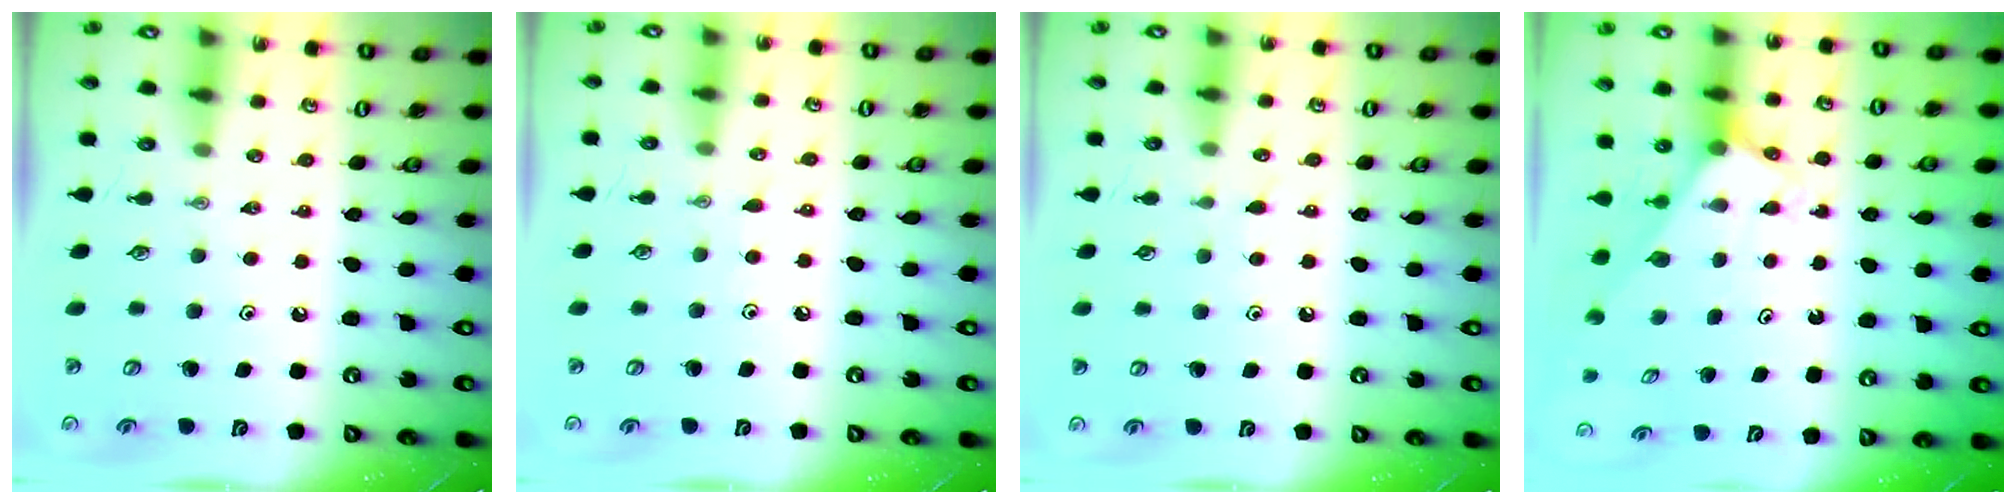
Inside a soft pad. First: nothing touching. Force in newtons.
{"total": 2.7, "press": 2.6, "slide": 0.3}
{"total": 4.1, "press": 4.1, "slide": 0.5}
{"total": 2.6, "press": 2.6, "slide": 0.2}